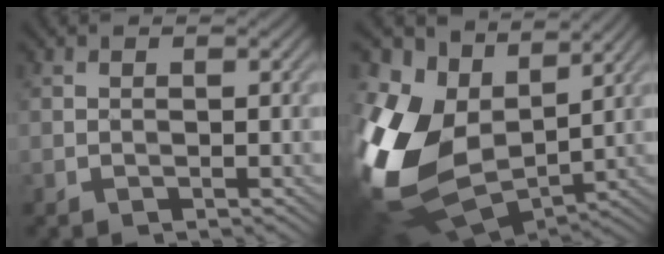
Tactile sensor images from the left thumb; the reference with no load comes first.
{"total": 16.8, "force": [2.1, 12.1, 11.4], "torque": [-0.293, -0.009, 0.065]}